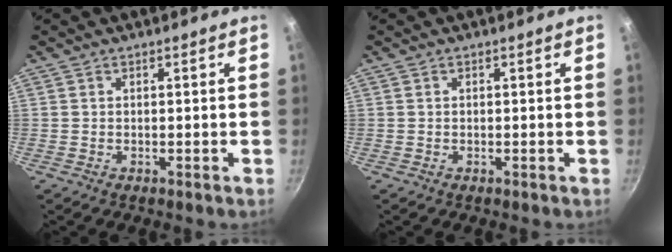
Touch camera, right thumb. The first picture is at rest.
{"total": 0.0}